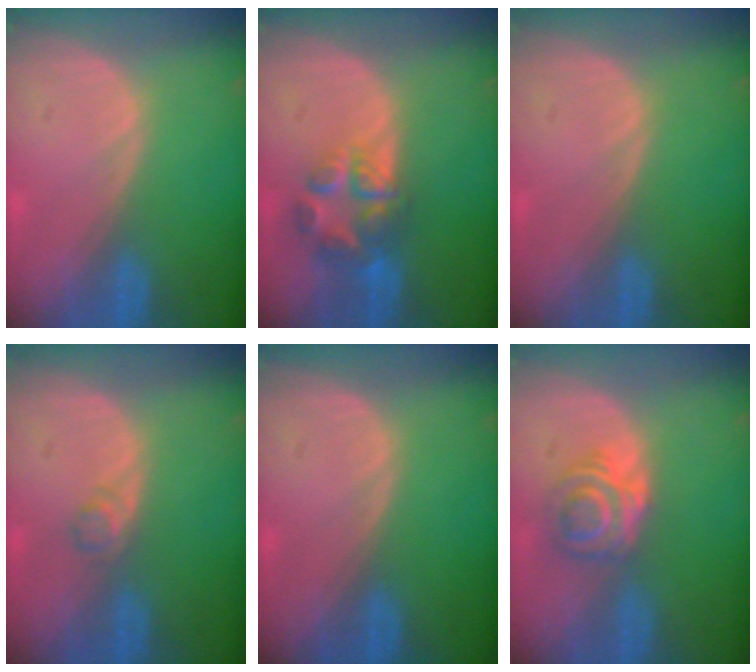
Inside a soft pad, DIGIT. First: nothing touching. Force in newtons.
{"total": 7.0, "press": 5.9, "slide": 3.7}
{"total": 0.0}
{"total": 1.6, "press": 1.6, "slide": 0.2}
{"total": 0.0}
{"total": 6.2, "press": 5.1, "slide": 3.6}